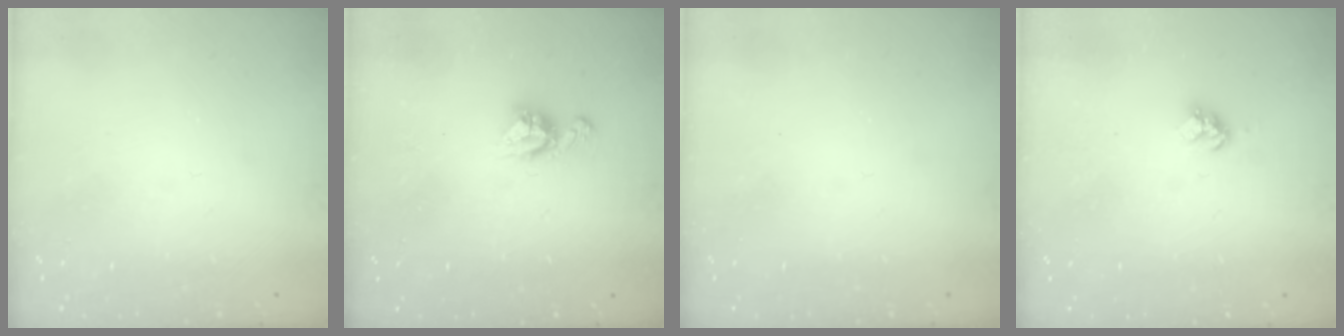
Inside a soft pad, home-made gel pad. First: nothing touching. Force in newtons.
{"total": 6.7, "press": 6.7, "slide": 0.4}
{"total": 0.0}
{"total": 3.9, "press": 3.9, "slide": 0.4}